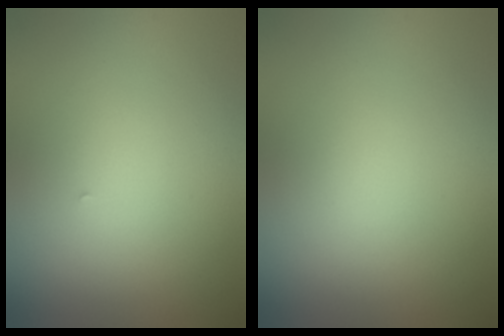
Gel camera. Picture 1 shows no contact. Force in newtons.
{"total": 0.0}